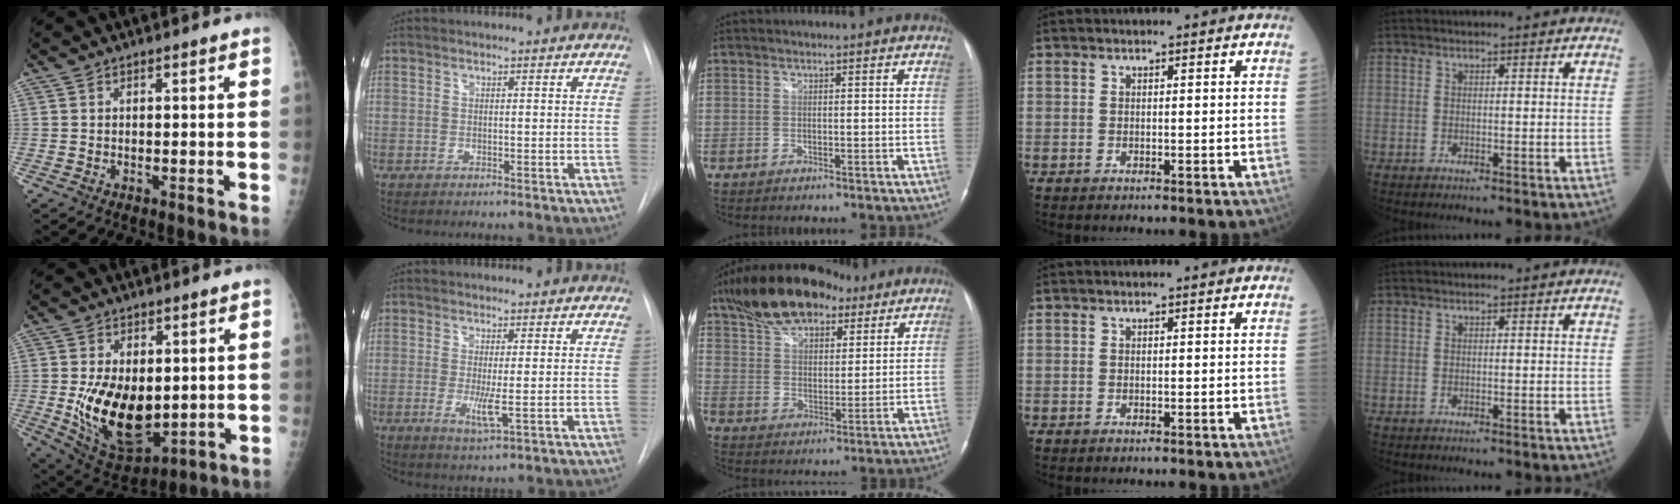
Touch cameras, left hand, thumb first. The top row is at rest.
{"thumb": {"total": 16.3, "force": [-0.5, 9.7, 13.2], "torque": [-0.197, -0.020, 0.019]}, "index": {"total": 3.3, "force": [-0.3, 0.3, 3.3], "torque": [-0.063, -0.010, -0.001]}, "middle": {"total": 16.1, "force": [11.1, 7.3, 9.1], "torque": [-0.173, 0.039, 0.194]}}